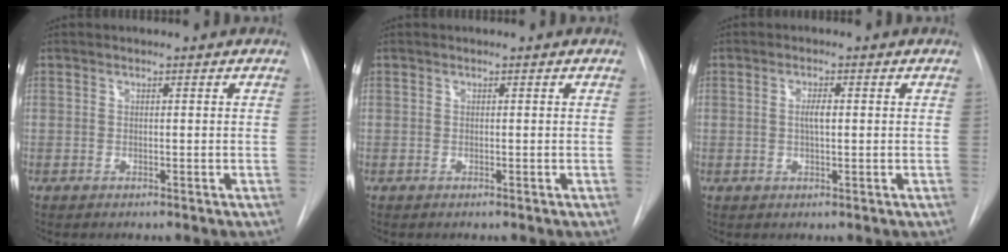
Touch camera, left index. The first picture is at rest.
{"total": 0.0}
{"total": 2.1, "force": [0.2, 0.5, 2.0], "torque": [-0.039, 0.002, 0.004]}